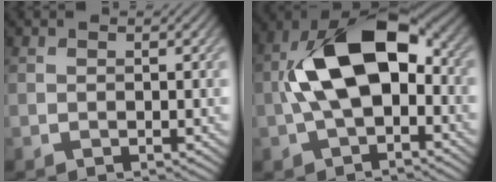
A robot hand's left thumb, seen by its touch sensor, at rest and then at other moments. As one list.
[{"total": 13.5, "force": [-0.3, 7.6, 11.2], "torque": [-0.209, 0.020, -0.015]}]